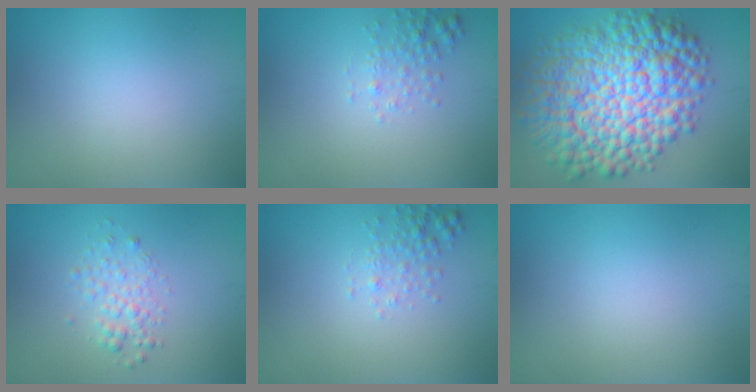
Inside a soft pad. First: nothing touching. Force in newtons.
{"total": 1.6, "press": 1.6, "slide": 0.1}
{"total": 13.9, "press": 13.9, "slide": 0.3}
{"total": 1.9, "press": 1.9, "slide": 0.1}
{"total": 1.6, "press": 1.6, "slide": 0.1}
{"total": 0.0}